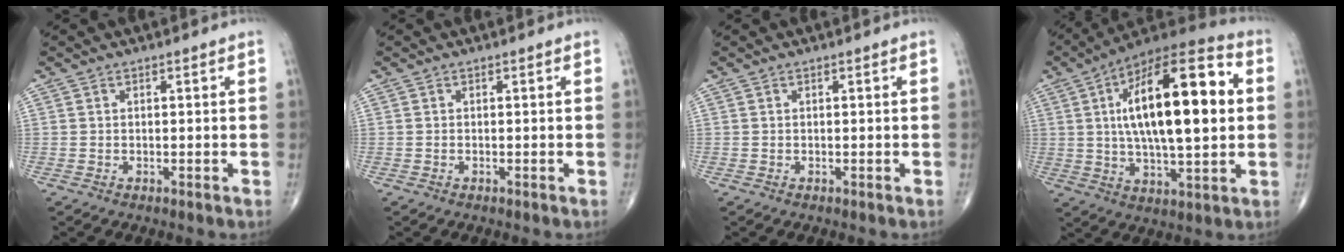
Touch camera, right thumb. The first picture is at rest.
{"total": 0.0}
{"total": 0.0}
{"total": 24.2, "force": [3.6, 8.9, 22.2], "torque": [-0.354, 0.013, 0.048]}